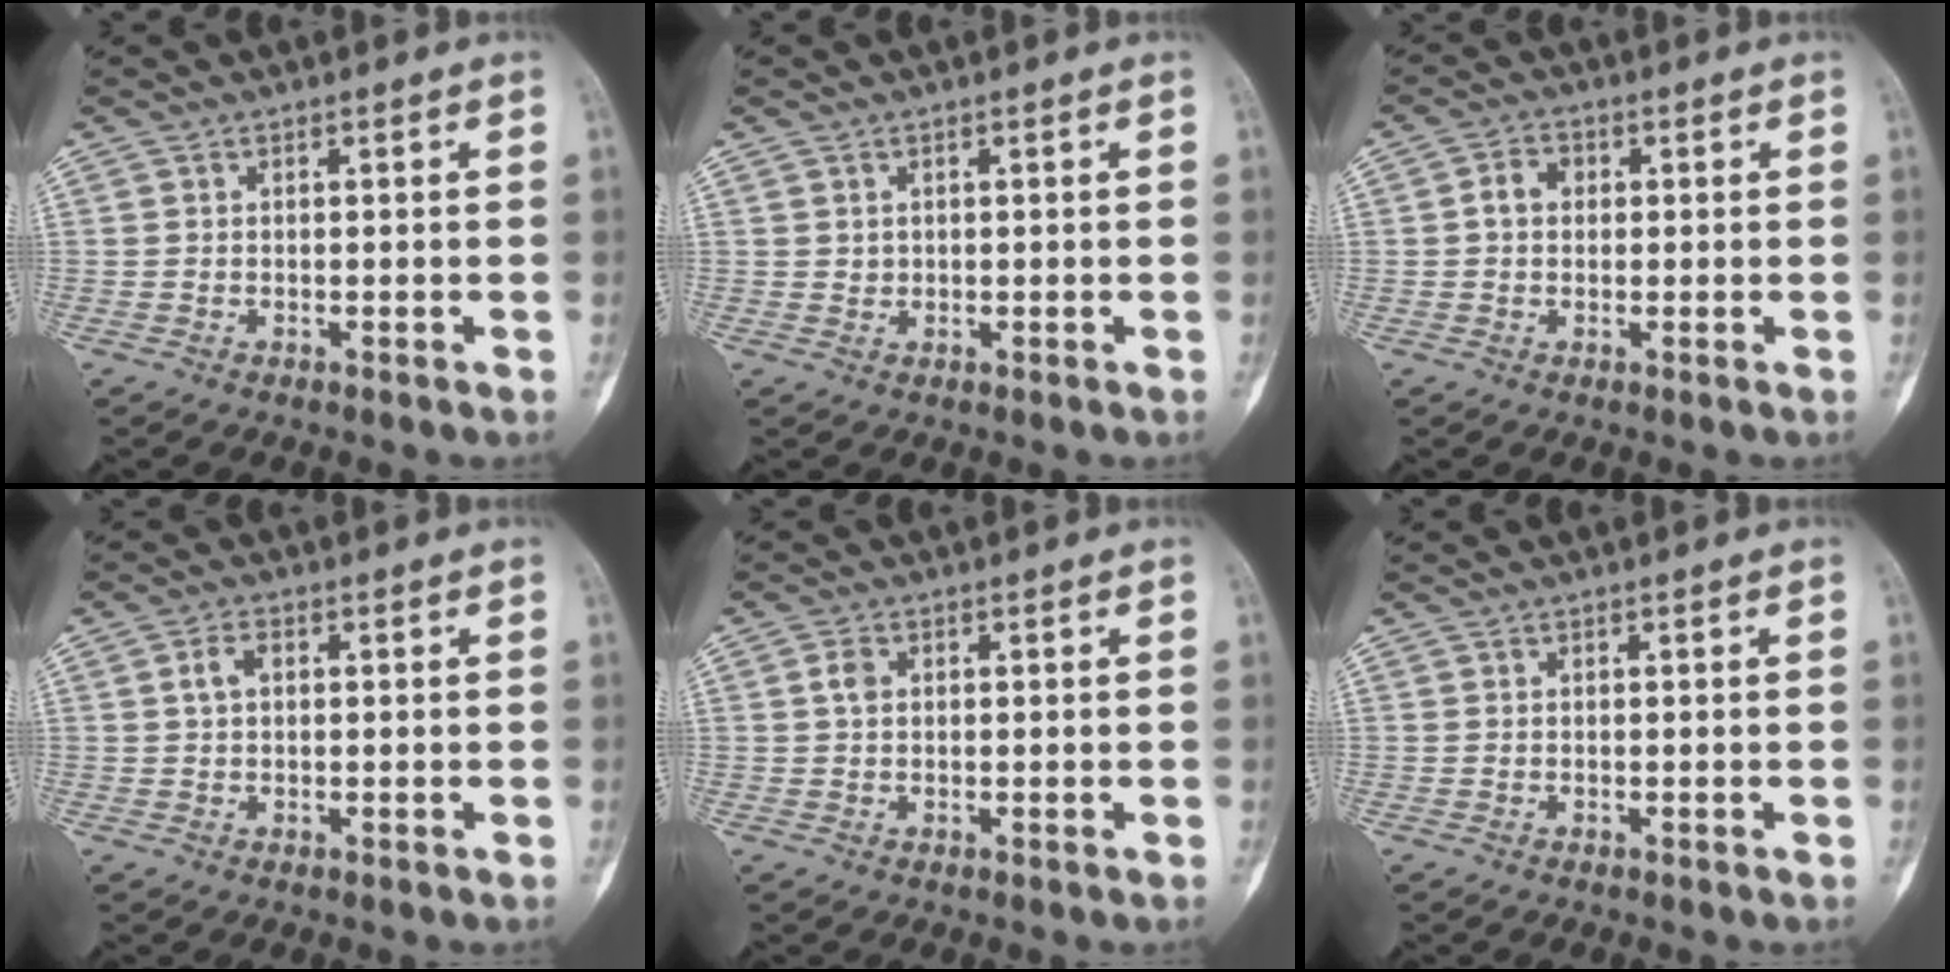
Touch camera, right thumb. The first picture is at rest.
{"total": 0.9, "force": [0.4, 0.8, 0.2], "torque": [0.003, -0.001, 0.007]}
{"total": 3.5, "force": [0.3, 2.8, 2.1], "torque": [-0.028, 0.013, 0.000]}
{"total": 2.7, "force": [0.5, 1.7, 2.1], "torque": [-0.041, 0.009, 0.009]}
{"total": 2.0, "force": [0.4, 1.4, 1.4], "torque": [-0.025, 0.004, 0.007]}
{"total": 0.0}